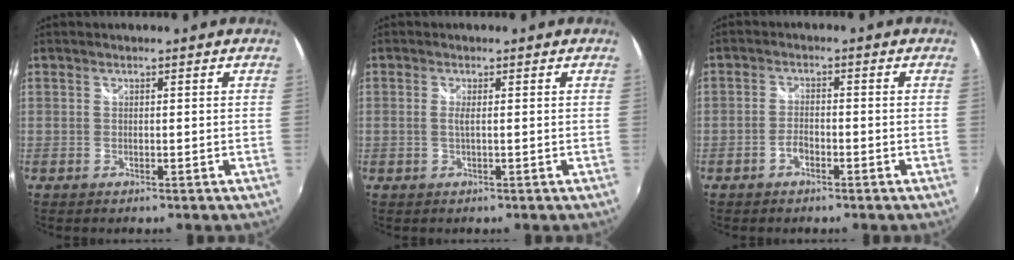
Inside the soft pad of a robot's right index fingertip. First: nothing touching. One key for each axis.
{"total": 1.3, "fx": -0.1, "fy": -0.1, "fz": 1.3, "tx": -0.025, "ty": 0.000, "tz": -0.003}
{"total": 2.6, "fx": -1.6, "fy": 1.2, "fz": 1.7, "tx": -0.042, "ty": 0.004, "tz": -0.033}